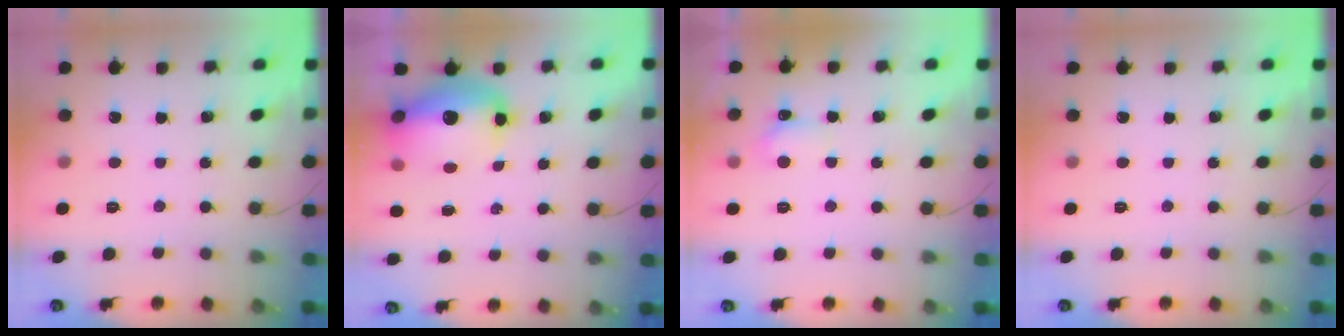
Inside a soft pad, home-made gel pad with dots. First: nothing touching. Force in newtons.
{"total": 14.9, "press": 14.5, "slide": 3.4}
{"total": 5.5, "press": 5.2, "slide": 1.5}
{"total": 0.0}